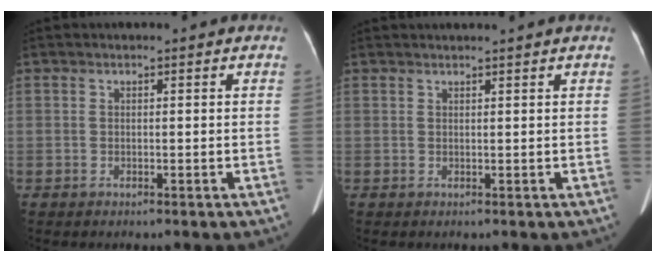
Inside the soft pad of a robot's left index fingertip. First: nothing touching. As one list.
[{"total": 3.0, "force": [2.7, -0.6, 1.1], "torque": [-0.012, 0.018, 0.038]}]